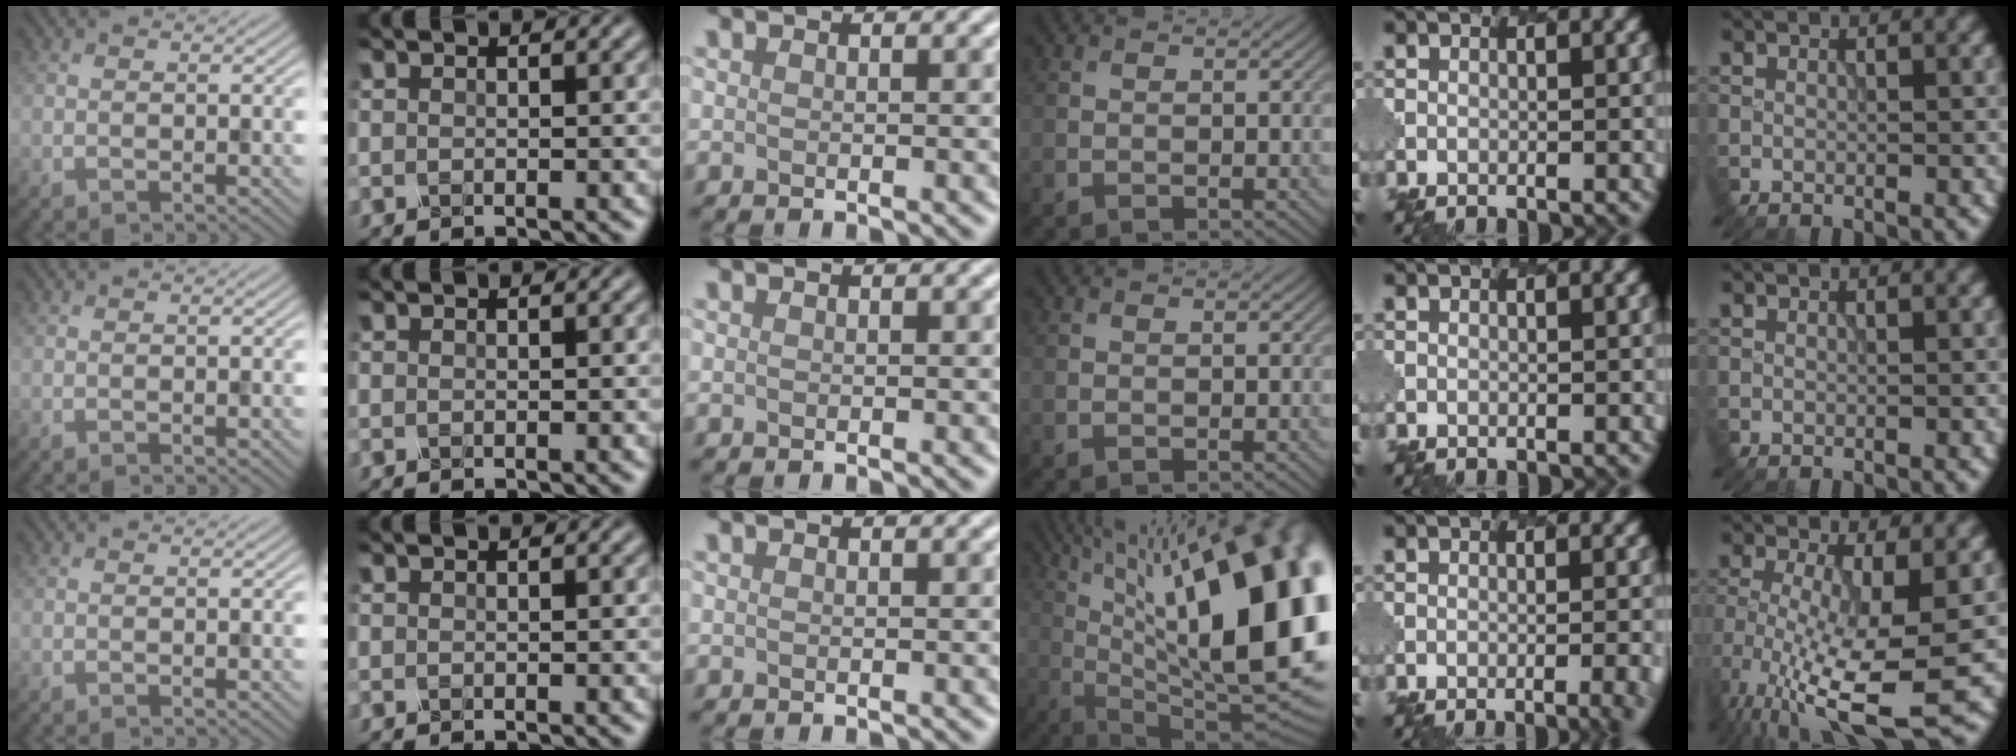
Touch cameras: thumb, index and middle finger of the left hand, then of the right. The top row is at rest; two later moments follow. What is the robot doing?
{"motion": "dispense", "object": "syringe"}